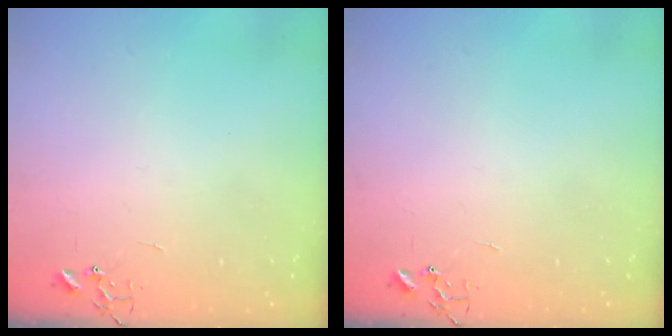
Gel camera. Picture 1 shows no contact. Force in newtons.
{"total": 0.0}